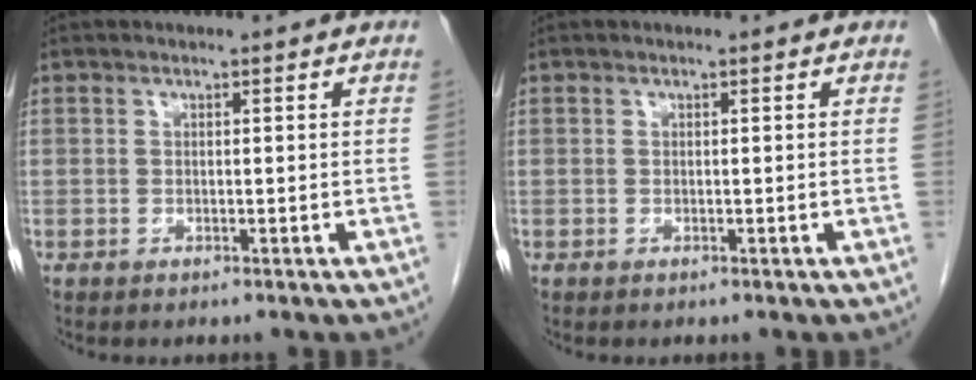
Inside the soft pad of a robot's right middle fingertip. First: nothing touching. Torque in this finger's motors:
{"motor_torque": [0.10, 0.09, -0.02, 0.00]}